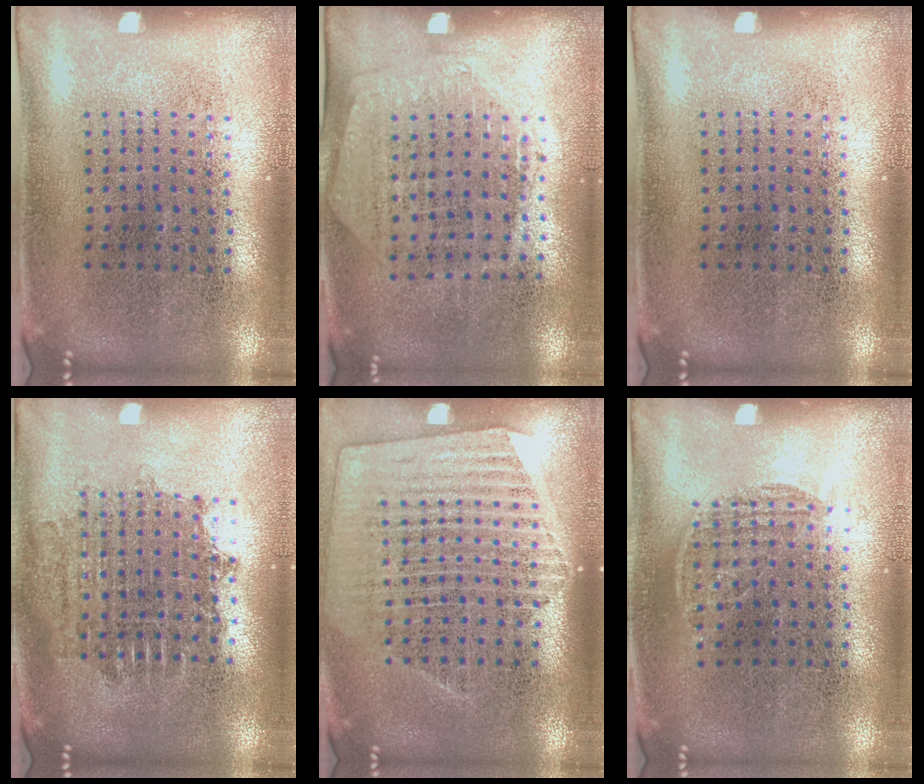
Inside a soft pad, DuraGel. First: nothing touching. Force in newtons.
{"total": 1.4, "press": 1.2, "slide": 0.6}
{"total": 0.0}
{"total": 1.8, "press": 1.5, "slide": 1.0}
{"total": 1.6, "press": 1.4, "slide": 0.6}
{"total": 0.8, "press": 0.5, "slide": 0.6}